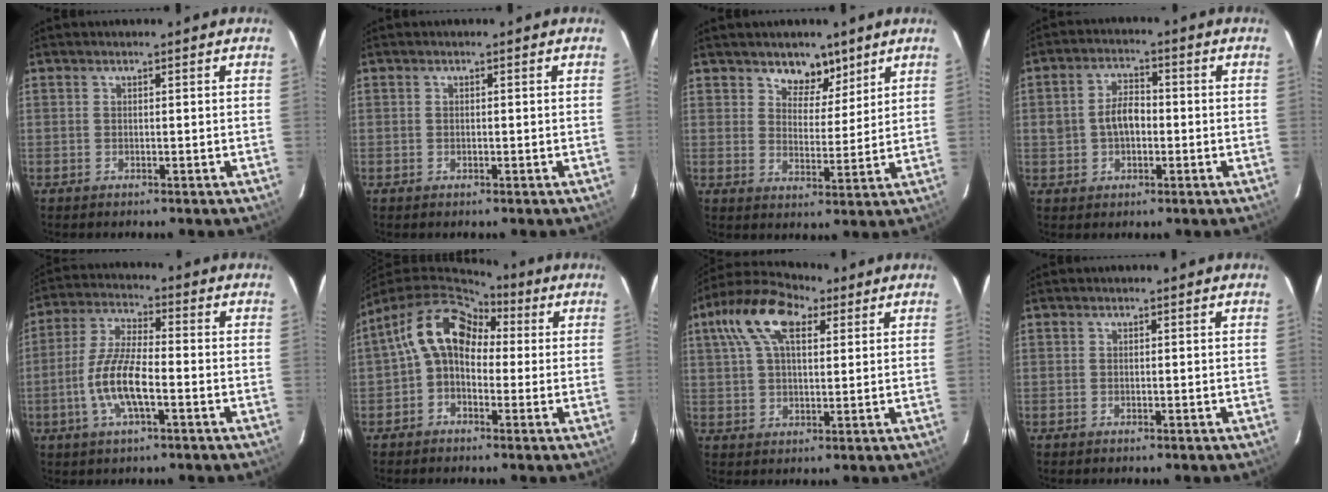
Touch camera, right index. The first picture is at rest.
{"total": 0.6, "force": [-0.1, 0.4, 0.4], "torque": [-0.007, 0.001, -0.002]}
{"total": 6.3, "force": [4.6, 3.8, 2.1], "torque": [-0.017, -0.013, 0.073]}
{"total": 6.0, "force": [-0.5, 4.0, 4.5], "torque": [-0.084, 0.015, -0.003]}
{"total": 10.7, "force": [-3.3, 3.0, 9.7], "torque": [-0.202, 0.001, -0.067]}
{"total": 9.5, "force": [0.9, 7.1, 6.2], "torque": [-0.111, 0.034, 0.004]}
{"total": 13.1, "force": [5.8, 6.6, 9.8], "torque": [-0.195, 0.039, 0.094]}
{"total": 0.0}